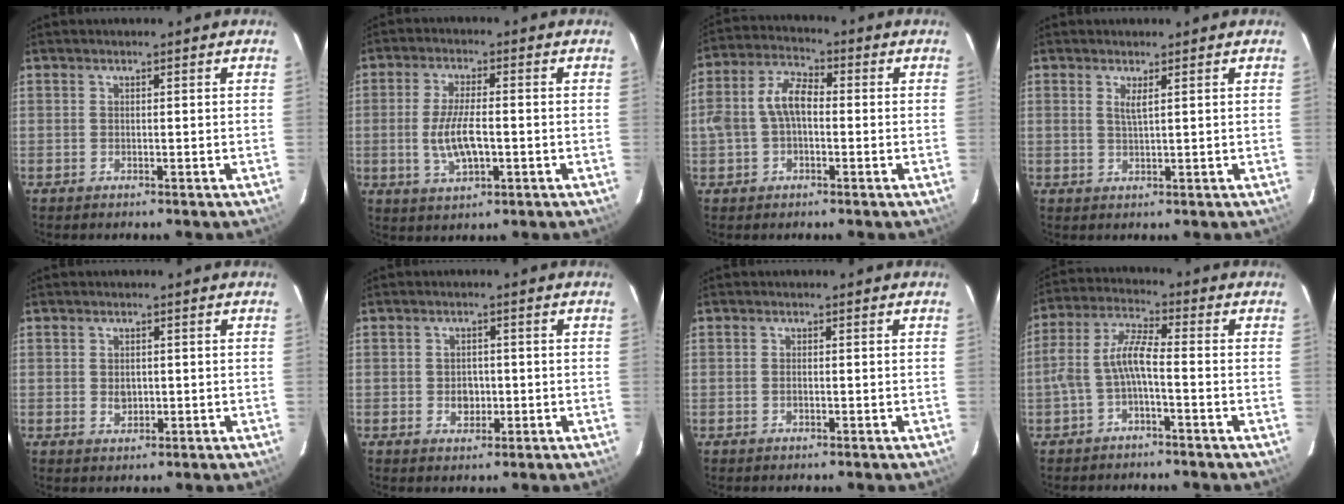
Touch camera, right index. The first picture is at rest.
{"total": 7.8, "force": [-1.3, 2.9, 7.1], "torque": [-0.142, -0.006, -0.021]}
{"total": 8.1, "force": [-0.7, 4.9, 6.5], "torque": [-0.136, 0.023, -0.013]}
{"total": 1.6, "force": [0.6, 0.1, 1.4], "torque": [-0.028, 0.000, 0.011]}
{"total": 2.3, "force": [-0.1, 1.8, 1.4], "torque": [-0.022, 0.001, 0.000]}
{"total": 3.1, "force": [-0.5, 2.6, 1.6], "torque": [-0.028, 0.004, -0.005]}
{"total": 0.8, "force": [-0.2, 0.4, 0.7], "torque": [-0.015, 0.001, -0.005]}
{"total": 6.3, "force": [-2.3, 1.3, 5.7], "torque": [-0.135, 0.017, -0.043]}